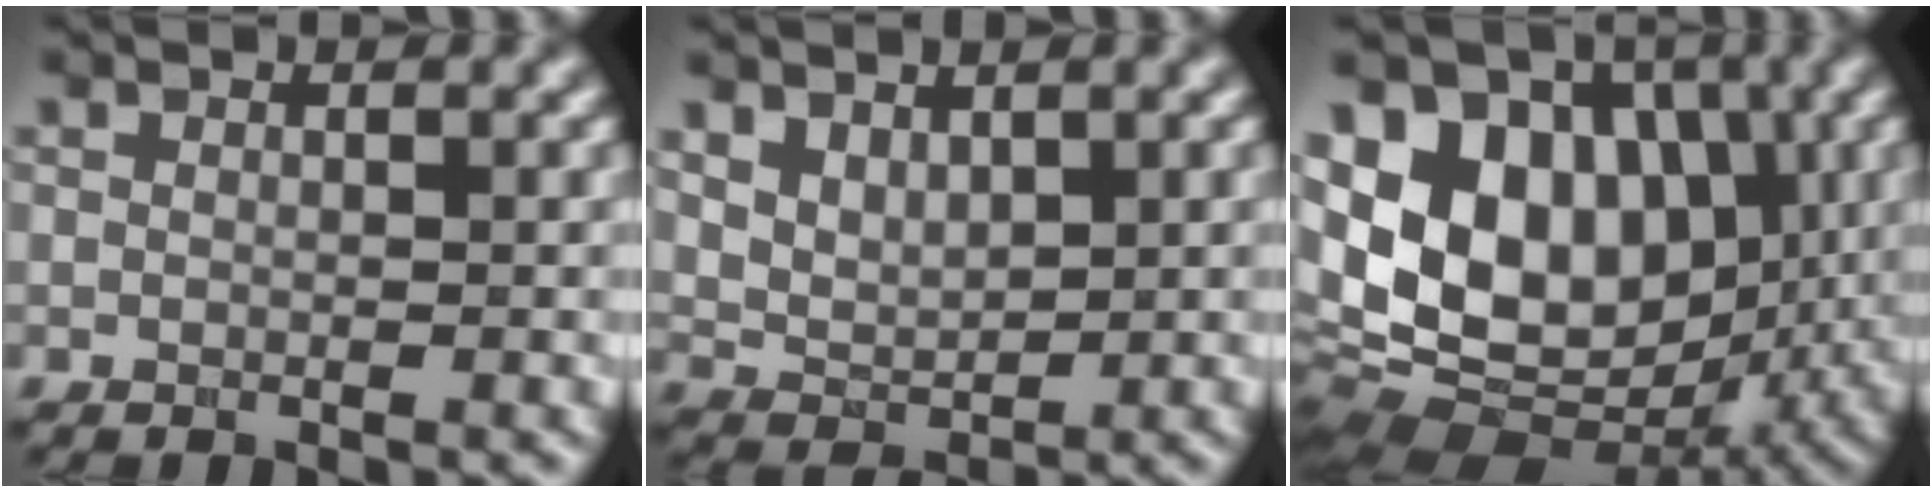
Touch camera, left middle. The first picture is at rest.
{"total": 2.9, "force": [1.5, 1.7, 1.7], "torque": [-0.034, -0.007, 0.037]}
{"total": 16.3, "force": [0.8, 12.0, 11.0], "torque": [-0.192, 0.019, 0.027]}